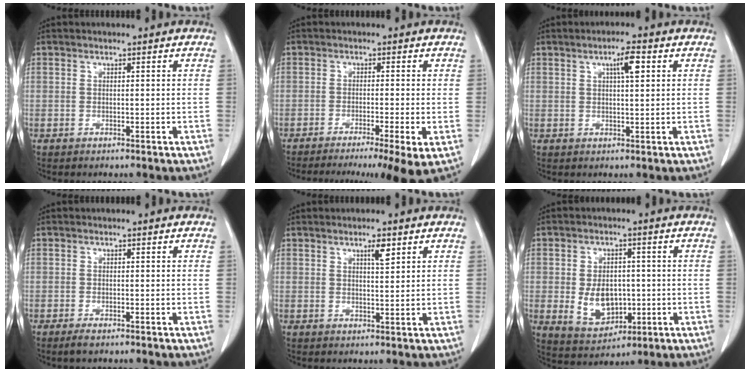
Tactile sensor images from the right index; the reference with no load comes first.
{"total": 10.2, "force": [-6.9, -0.1, 7.5], "torque": [-0.097, -0.015, -0.106]}
{"total": 3.8, "force": [1.5, 0.5, 3.5], "torque": [-0.060, 0.003, 0.024]}
{"total": 1.5, "force": [-1.1, 0.3, 1.0], "torque": [-0.023, -0.005, -0.019]}
{"total": 2.7, "force": [1.6, 0.8, 2.0], "torque": [-0.034, -0.004, 0.026]}
{"total": 7.8, "force": [-0.9, 5.4, 5.6], "torque": [-0.103, 0.001, -0.001]}